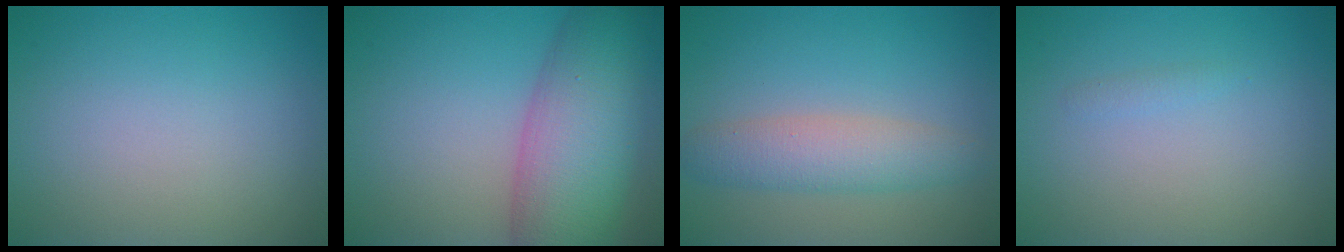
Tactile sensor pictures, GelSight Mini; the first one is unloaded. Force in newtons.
{"total": 10.3, "press": 10.3, "slide": 0.6}
{"total": 3.8, "press": 3.8, "slide": 0.1}
{"total": 0.6, "press": 0.6, "slide": 0.0}